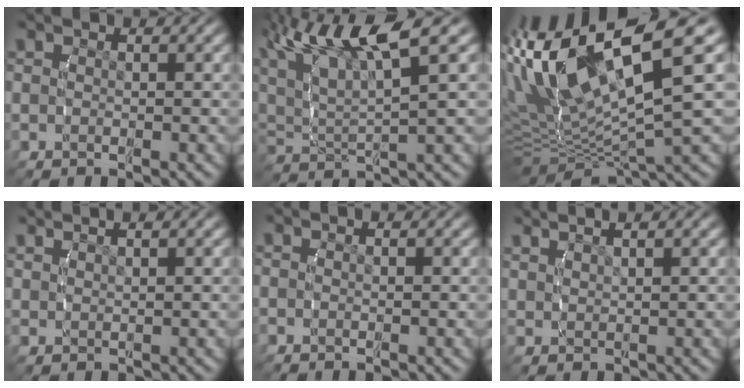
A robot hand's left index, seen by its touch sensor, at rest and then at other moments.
{"total": 8.3, "force": [5.2, 3.4, 5.6], "torque": [-0.115, 0.006, 0.087]}
{"total": 13.3, "force": [2.7, 7.7, 10.5], "torque": [-0.211, -0.024, 0.062]}
{"total": 1.8, "force": [1.5, -0.9, -0.1], "torque": [0.007, 0.005, 0.036]}
{"total": 0.0}
{"total": 2.7, "force": [2.5, -0.3, 1.1], "torque": [-0.007, 0.011, 0.050]}